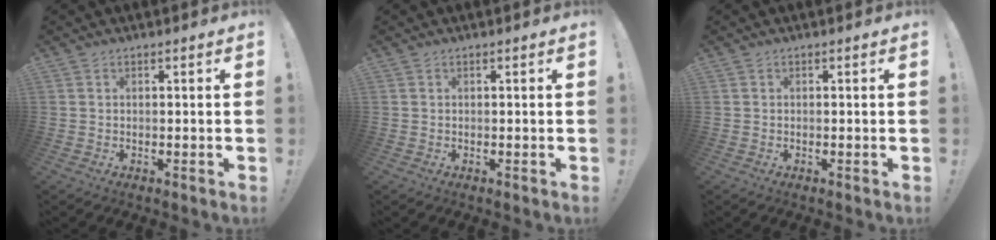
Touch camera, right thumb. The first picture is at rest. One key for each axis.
{"total": 0.0}
{"total": 0.0}